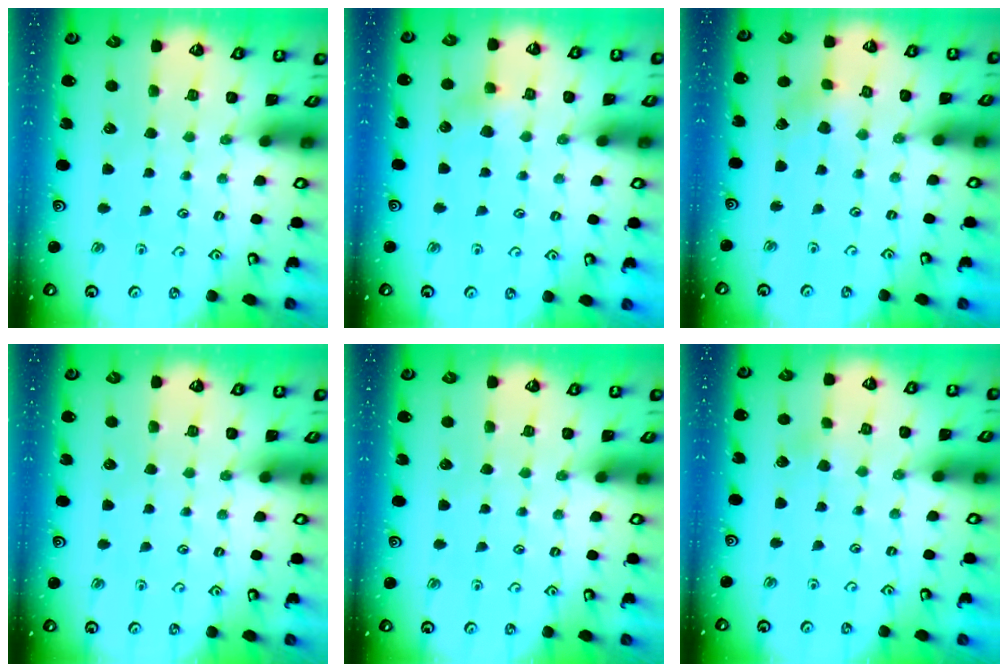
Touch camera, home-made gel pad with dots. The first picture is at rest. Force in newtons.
{"total": 4.8, "press": 4.7, "slide": 0.3}
{"total": 1.8, "press": 1.8, "slide": 0.1}
{"total": 0.0}
{"total": 0.0}
{"total": 1.6, "press": 1.6, "slide": 0.0}